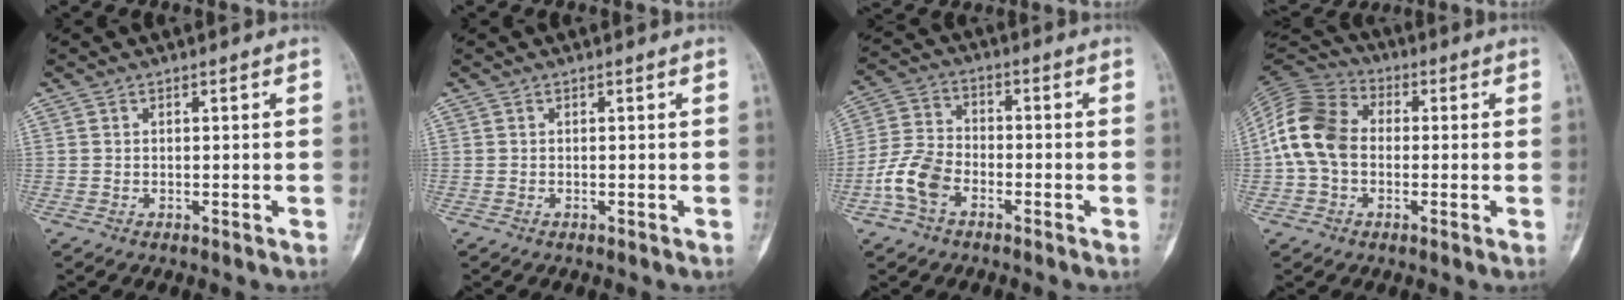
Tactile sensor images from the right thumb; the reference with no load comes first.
{"total": 0.0}
{"total": 8.6, "force": [-3.9, 5.4, 5.5], "torque": [-0.112, 0.026, -0.082]}
{"total": 12.4, "force": [-0.5, 9.2, 8.2], "torque": [-0.157, 0.031, -0.022]}